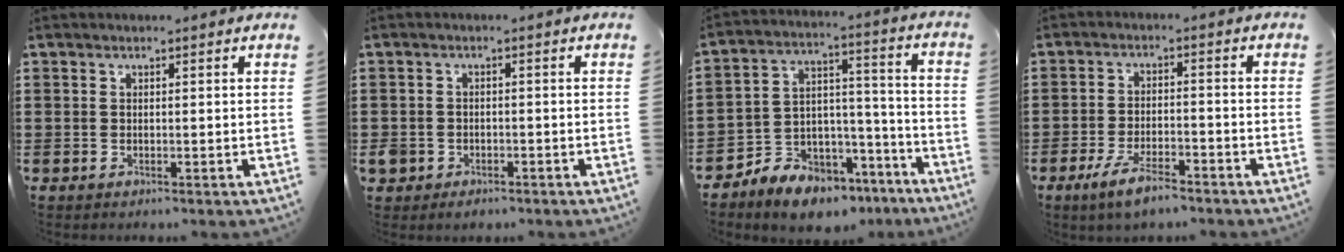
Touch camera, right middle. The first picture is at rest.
{"total": 1.8, "force": [-1.2, 1.3, 0.3], "torque": [-0.010, 0.002, -0.027]}
{"total": 7.7, "force": [-6.9, 3.3, 0.4], "torque": [-0.013, 0.021, -0.133]}
{"total": 5.6, "force": [-4.0, 1.5, 3.6], "torque": [-0.078, 0.000, -0.077]}